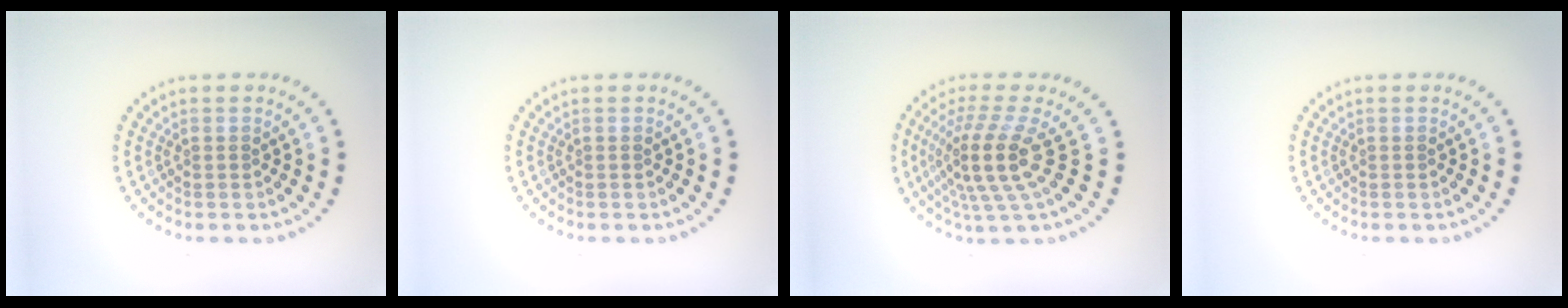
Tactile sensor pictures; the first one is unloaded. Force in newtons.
{"total": 0.0}
{"total": 5.0, "press": 3.6, "slide": 3.5}
{"total": 0.0}